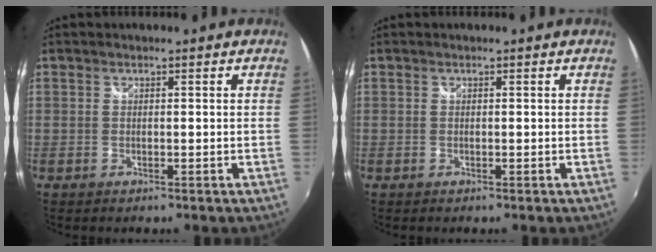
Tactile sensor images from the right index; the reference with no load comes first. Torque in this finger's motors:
{"motor_torque": [0.00, 0.00, 0.00, 0.00]}